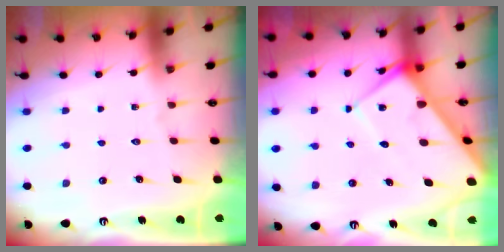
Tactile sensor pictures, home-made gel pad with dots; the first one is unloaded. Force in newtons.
{"total": 9.4, "press": 9.3, "slide": 1.0}